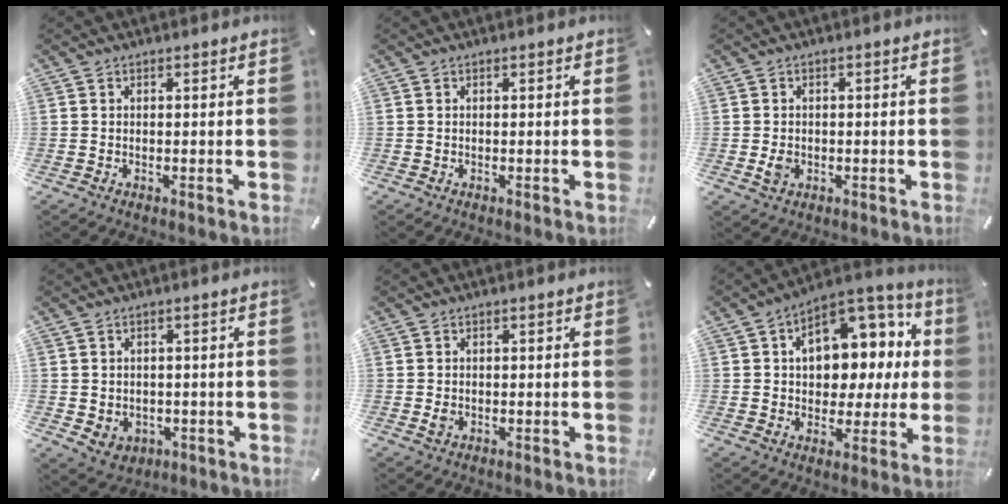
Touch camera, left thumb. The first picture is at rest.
{"total": 0.0}
{"total": 2.6, "force": [-0.6, 2.1, 1.4], "torque": [-0.023, -0.002, -0.013]}
{"total": 3.8, "force": [0.2, 3.7, 0.9], "torque": [-0.005, -0.001, 0.004]}
{"total": 1.4, "force": [-0.2, 1.1, 0.9], "torque": [-0.016, 0.003, -0.005]}
{"total": 12.7, "force": [3.5, 9.2, 8.0], "torque": [-0.105, -0.027, 0.066]}